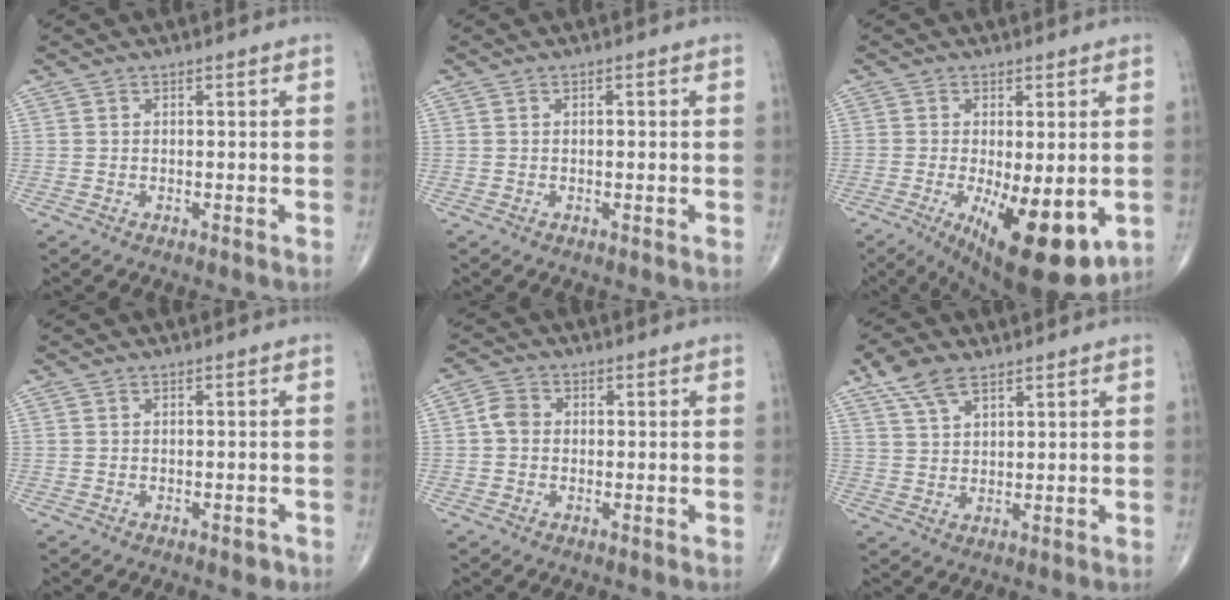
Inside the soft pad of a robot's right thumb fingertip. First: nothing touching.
{"total": 0.8, "force": [0.0, 0.3, 0.7], "torque": [-0.009, 0.000, 0.000]}
{"total": 15.5, "force": [-4.4, 5.6, 13.7], "torque": [-0.187, -0.023, -0.048]}
{"total": 1.2, "force": [-0.7, 0.6, 0.7], "torque": [-0.006, 0.002, -0.009]}
{"total": 3.3, "force": [-0.1, 2.8, 1.8], "torque": [-0.029, 0.009, -0.009]}
{"total": 6.8, "force": [4.4, 3.1, 4.1], "torque": [-0.072, -0.005, 0.088]}